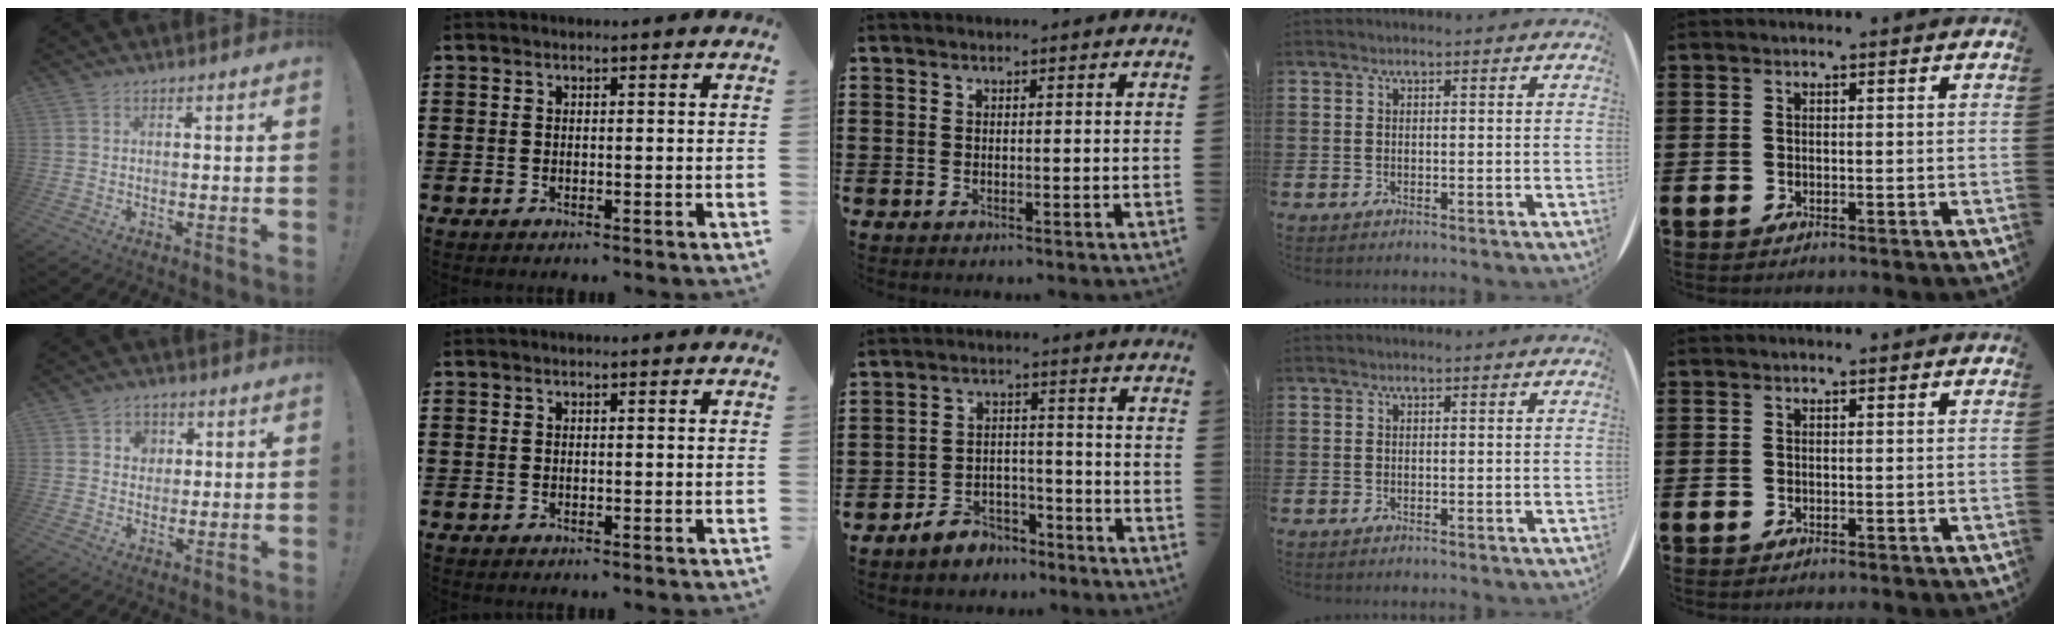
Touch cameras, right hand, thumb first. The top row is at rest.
{"thumb": {"total": 5.1, "force": [1.5, 4.5, 1.8], "torque": [-0.014, -0.003, 0.024]}, "middle": {"total": 4.9, "force": [-4.6, 1.8, 0.4], "torque": [-0.011, 0.013, -0.092]}}